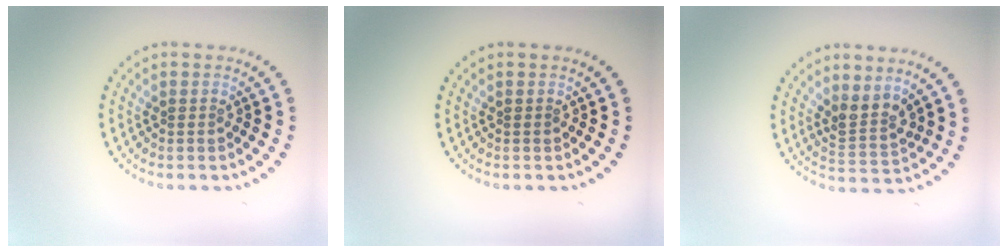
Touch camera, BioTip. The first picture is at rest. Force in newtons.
{"total": 0.0}
{"total": 2.6, "press": 2.0, "slide": 1.7}